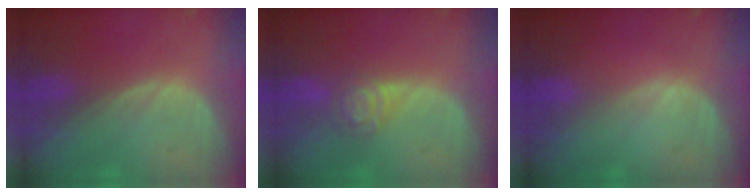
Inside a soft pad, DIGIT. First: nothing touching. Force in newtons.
{"total": 4.3, "press": 4.0, "slide": 1.7}
{"total": 0.0}